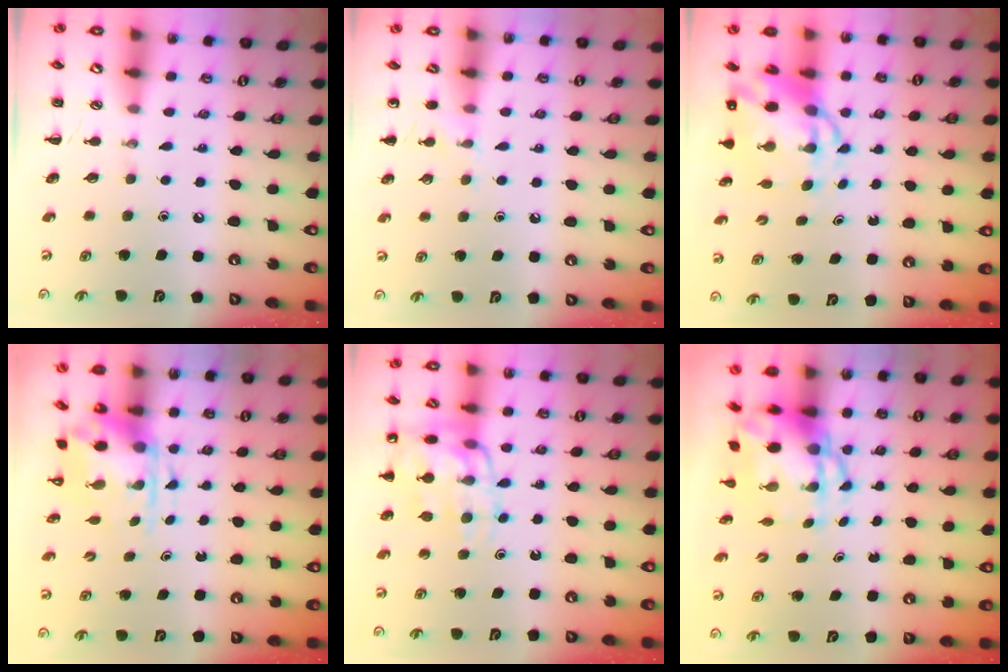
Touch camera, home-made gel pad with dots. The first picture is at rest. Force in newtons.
{"total": 6.5, "press": 6.1, "slide": 2.2}
{"total": 6.9, "press": 6.7, "slide": 1.8}
{"total": 3.8, "press": 3.7, "slide": 0.9}
{"total": 14.7, "press": 14.5, "slide": 2.3}
{"total": 5.7, "press": 5.5, "slide": 1.4}